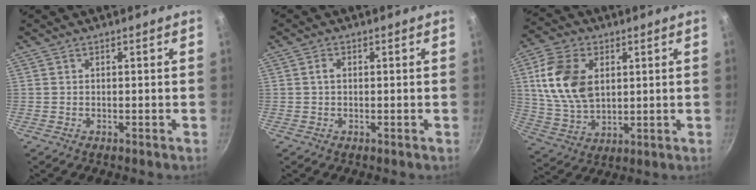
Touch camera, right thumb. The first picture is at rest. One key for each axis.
{"total": 1.4, "fx": 0.2, "fy": 0.9, "fz": 1.1, "tx": -0.020, "ty": 0.005, "tz": 0.002}
{"total": 14.6, "fx": 3.3, "fy": 9.6, "fz": 10.5, "tx": -0.184, "ty": -0.010, "tz": 0.071}